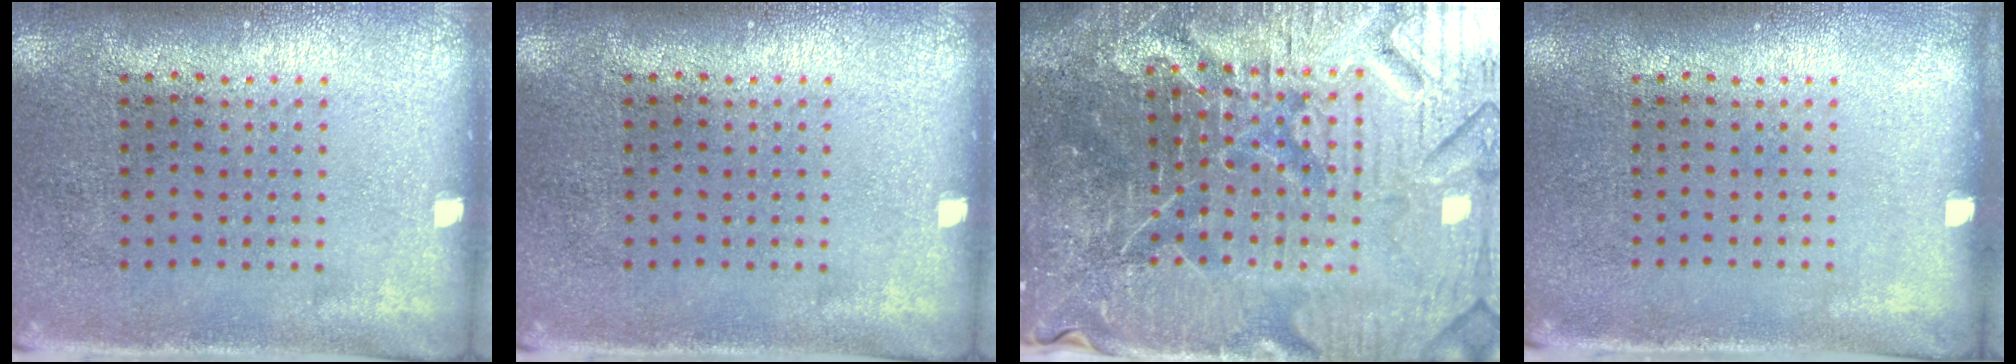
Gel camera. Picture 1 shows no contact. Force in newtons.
{"total": 0.0}
{"total": 7.1, "press": 6.3, "slide": 3.3}
{"total": 0.0}